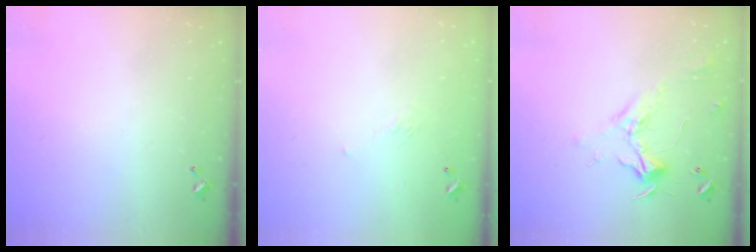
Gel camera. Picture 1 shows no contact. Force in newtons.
{"total": 6.1, "press": 6.1, "slide": 0.9}
{"total": 2.3, "press": 2.2, "slide": 0.7}